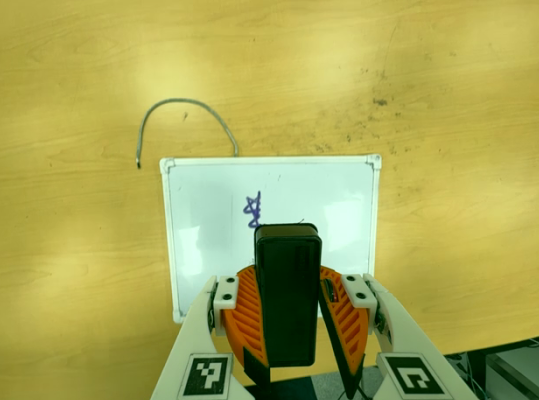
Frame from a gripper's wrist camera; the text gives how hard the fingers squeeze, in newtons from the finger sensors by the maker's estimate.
{"total": 9.1, "left": 9.2, "right": 9.1}